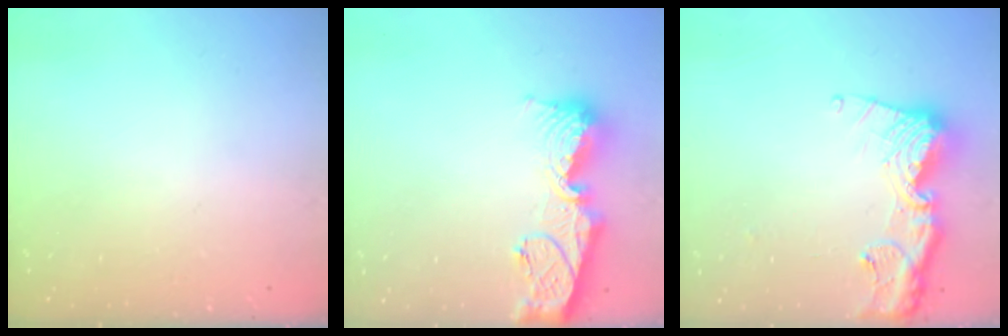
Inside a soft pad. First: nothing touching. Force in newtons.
{"total": 14.6, "press": 14.5, "slide": 1.4}
{"total": 15.2, "press": 15.1, "slide": 1.5}